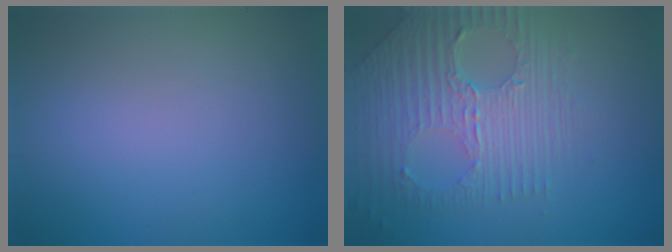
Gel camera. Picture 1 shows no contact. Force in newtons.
{"total": 7.1, "press": 4.7, "slide": 5.3}